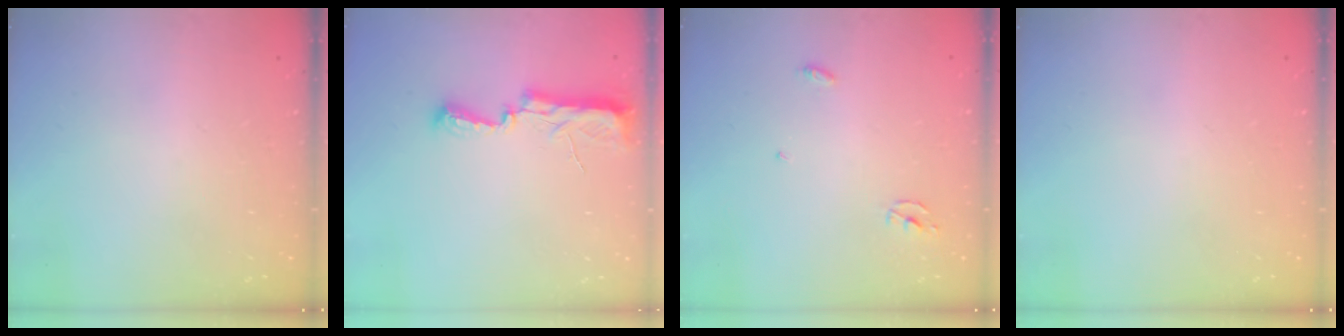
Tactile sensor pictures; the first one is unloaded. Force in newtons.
{"total": 9.8, "press": 8.8, "slide": 4.4}
{"total": 2.5, "press": 2.5, "slide": 0.1}
{"total": 0.0}